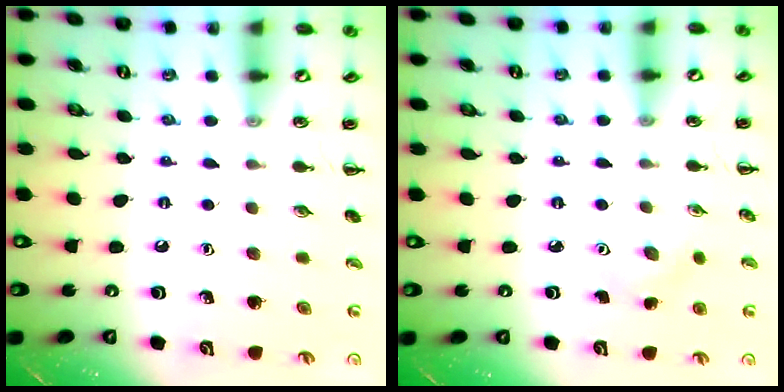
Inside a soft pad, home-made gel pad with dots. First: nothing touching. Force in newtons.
{"total": 3.8, "press": 3.7, "slide": 0.8}